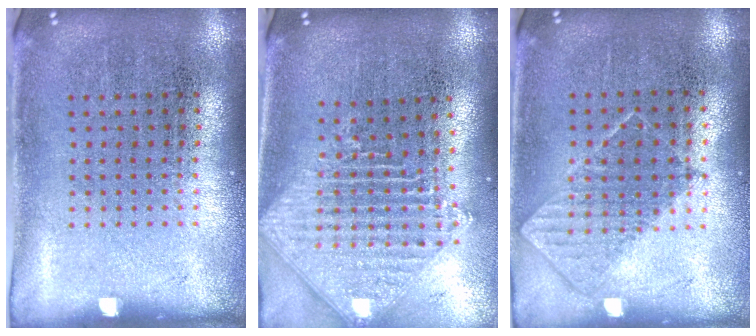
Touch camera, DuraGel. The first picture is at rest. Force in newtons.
{"total": 2.2, "press": 1.8, "slide": 1.3}
{"total": 0.7, "press": 0.7, "slide": 0.2}